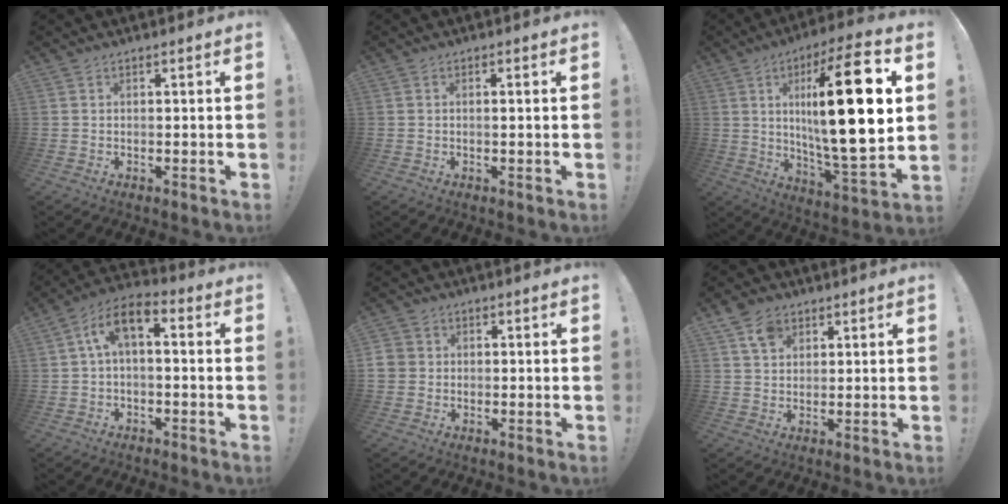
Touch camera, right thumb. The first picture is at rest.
{"total": 0.8, "force": [0.1, -0.3, 0.8], "torque": [-0.008, -0.004, -0.001]}
{"total": 26.9, "force": [5.6, 6.6, 25.4], "torque": [-0.414, -0.026, 0.075]}
{"total": 7.8, "force": [1.3, 3.8, 6.7], "torque": [-0.131, 0.007, 0.028]}
{"total": 4.2, "force": [0.0, 4.1, 0.9], "torque": [-0.023, 0.010, 0.001]}
{"total": 6.1, "force": [3.4, 4.2, 2.7], "torque": [-0.048, -0.006, 0.064]}